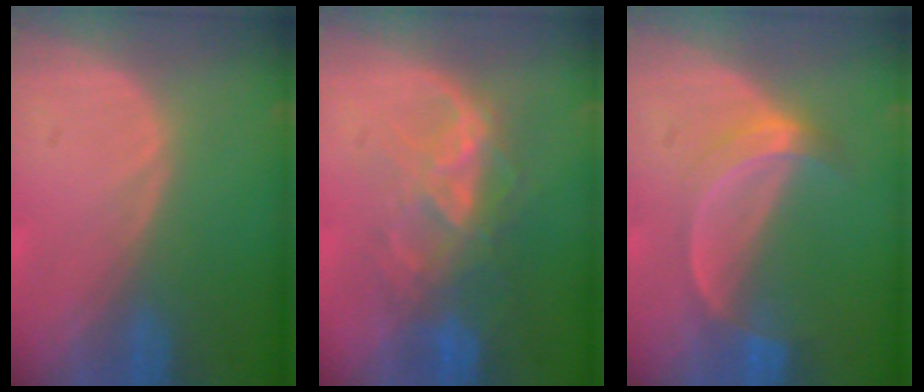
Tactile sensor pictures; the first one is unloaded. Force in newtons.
{"total": 7.8, "press": 7.1, "slide": 3.1}
{"total": 5.2, "press": 4.7, "slide": 2.2}